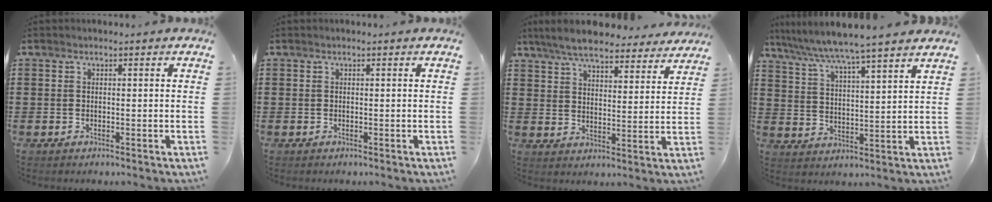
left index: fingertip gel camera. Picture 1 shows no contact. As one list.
[{"total": 0.0}, {"total": 7.1, "force": [6.6, 1.0, 2.4], "torque": [-0.073, -0.025, 0.119]}, {"total": 5.7, "force": [5.2, -0.9, 2.2], "torque": [-0.065, -0.035, 0.085]}]